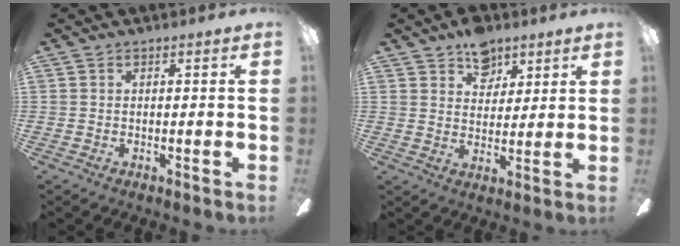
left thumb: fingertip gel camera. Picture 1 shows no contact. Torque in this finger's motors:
{"motor_torque": [0.73, 0.42, 0.37, -0.49, 0.03]}